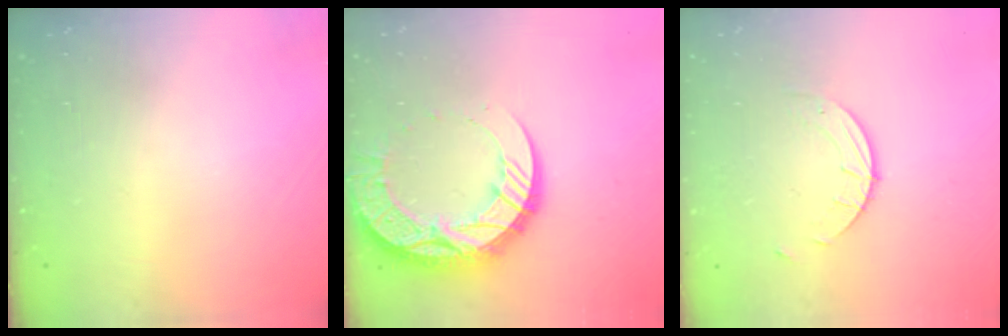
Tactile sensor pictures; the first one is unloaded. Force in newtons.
{"total": 21.4, "press": 21.3, "slide": 1.8}
{"total": 2.7, "press": 2.7, "slide": 0.3}